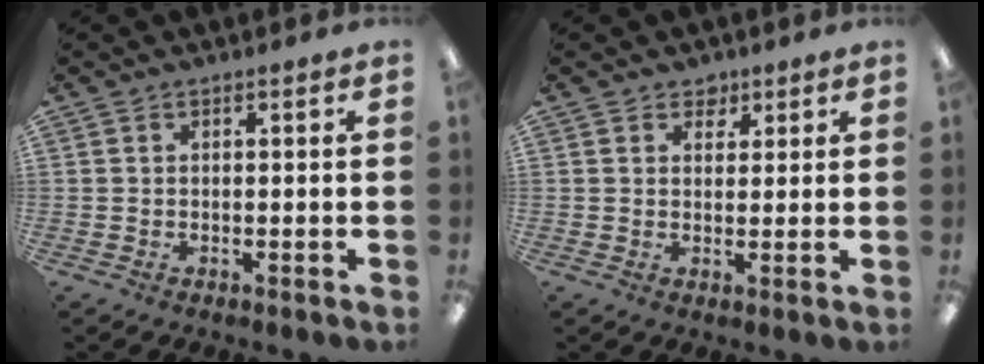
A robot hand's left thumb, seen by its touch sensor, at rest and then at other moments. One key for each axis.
{"total": 3.2, "fx": 2.3, "fy": 2.2, "fz": 0.4, "tx": 0.009, "ty": -0.010, "tz": 0.038}